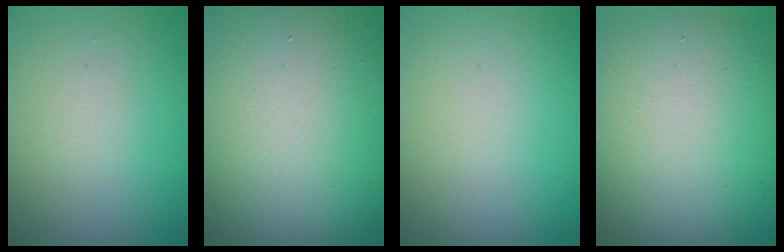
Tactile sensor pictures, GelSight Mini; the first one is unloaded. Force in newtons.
{"total": 17.9, "press": 17.9, "slide": 0.5}
{"total": 0.0}
{"total": 9.8, "press": 9.8, "slide": 0.8}